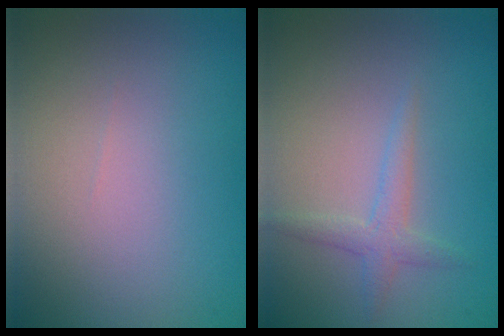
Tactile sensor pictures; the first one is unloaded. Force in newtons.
{"total": 1.8, "press": 1.8, "slide": 0.1}